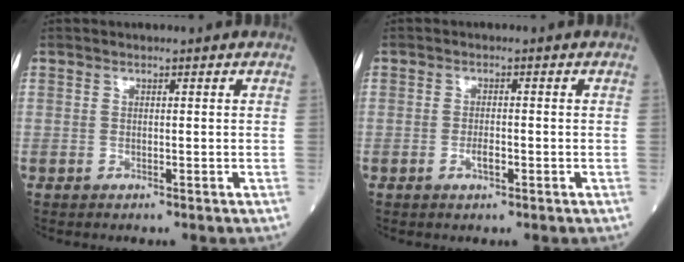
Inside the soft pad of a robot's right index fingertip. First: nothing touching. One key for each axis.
{"total": 2.0, "fx": -0.8, "fy": 0.6, "fz": 1.7, "tx": -0.027, "ty": 0.002, "tz": -0.014}